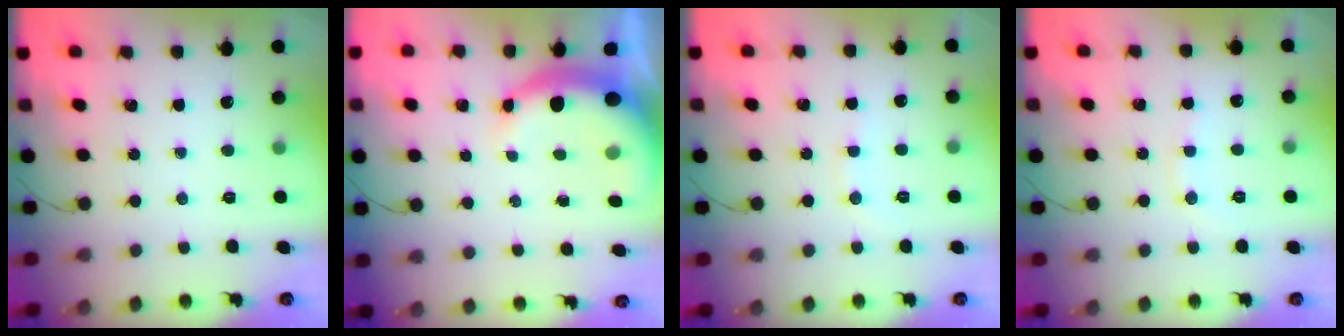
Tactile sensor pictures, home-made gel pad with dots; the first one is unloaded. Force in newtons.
{"total": 6.3, "press": 6.2, "slide": 1.3}
{"total": 5.9, "press": 5.9, "slide": 0.9}
{"total": 6.7, "press": 6.6, "slide": 1.3}